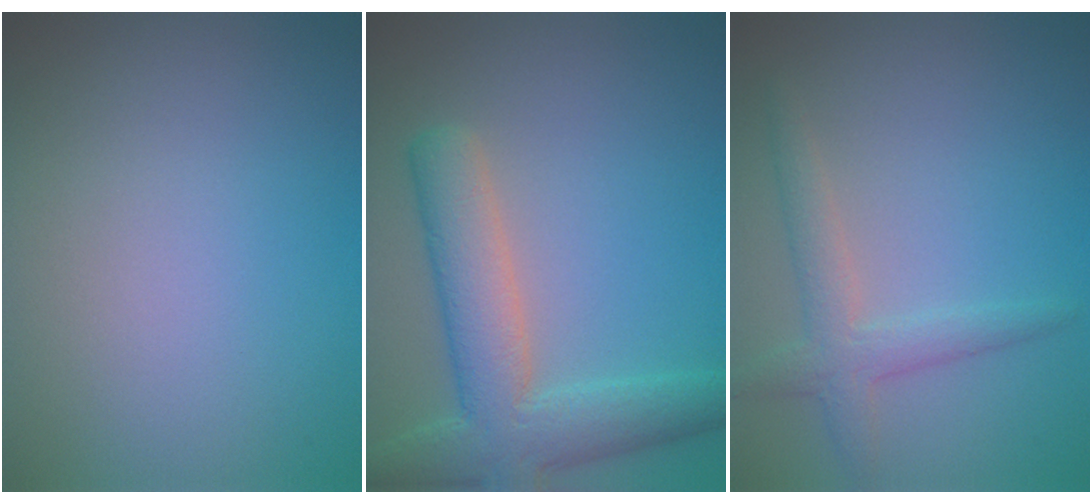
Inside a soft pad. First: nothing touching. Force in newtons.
{"total": 6.5, "press": 6.5, "slide": 0.3}
{"total": 2.7, "press": 2.7, "slide": 0.1}